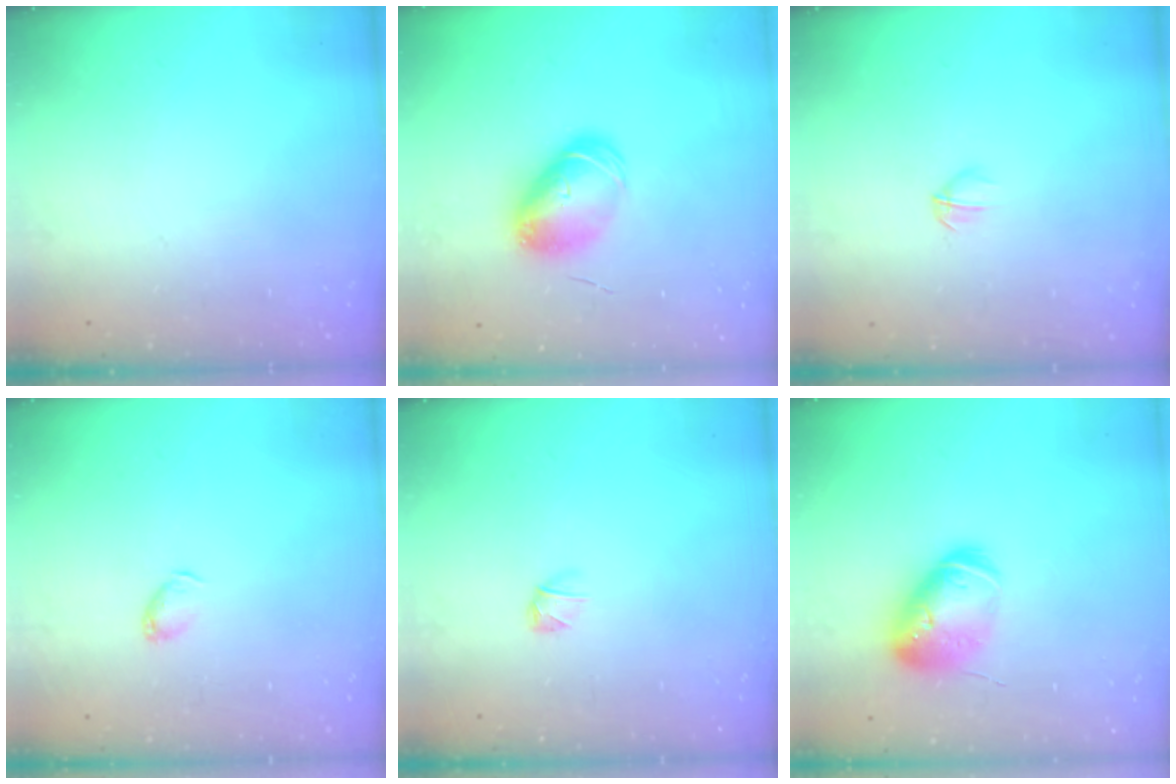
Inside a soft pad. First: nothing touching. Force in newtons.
{"total": 9.0, "press": 9.0, "slide": 0.2}
{"total": 2.7, "press": 2.6, "slide": 0.8}
{"total": 2.9, "press": 2.8, "slide": 0.6}
{"total": 2.6, "press": 2.5, "slide": 0.6}
{"total": 14.6, "press": 14.4, "slide": 2.0}